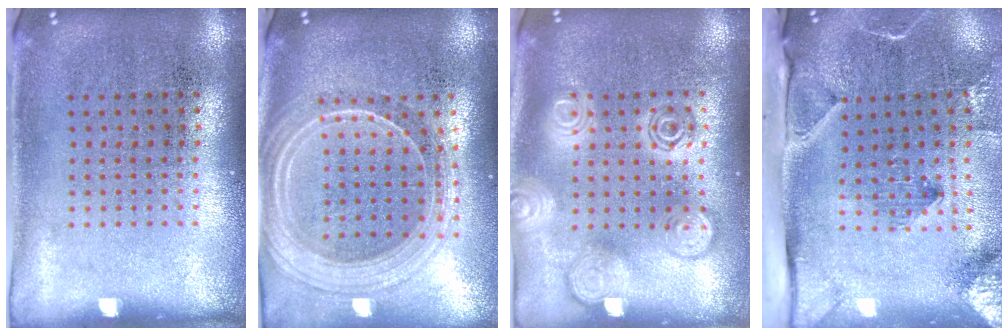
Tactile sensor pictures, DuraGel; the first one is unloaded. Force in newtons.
{"total": 2.2, "press": 1.9, "slide": 1.0}
{"total": 3.0, "press": 3.0, "slide": 0.4}
{"total": 3.4, "press": 2.3, "slide": 2.5}